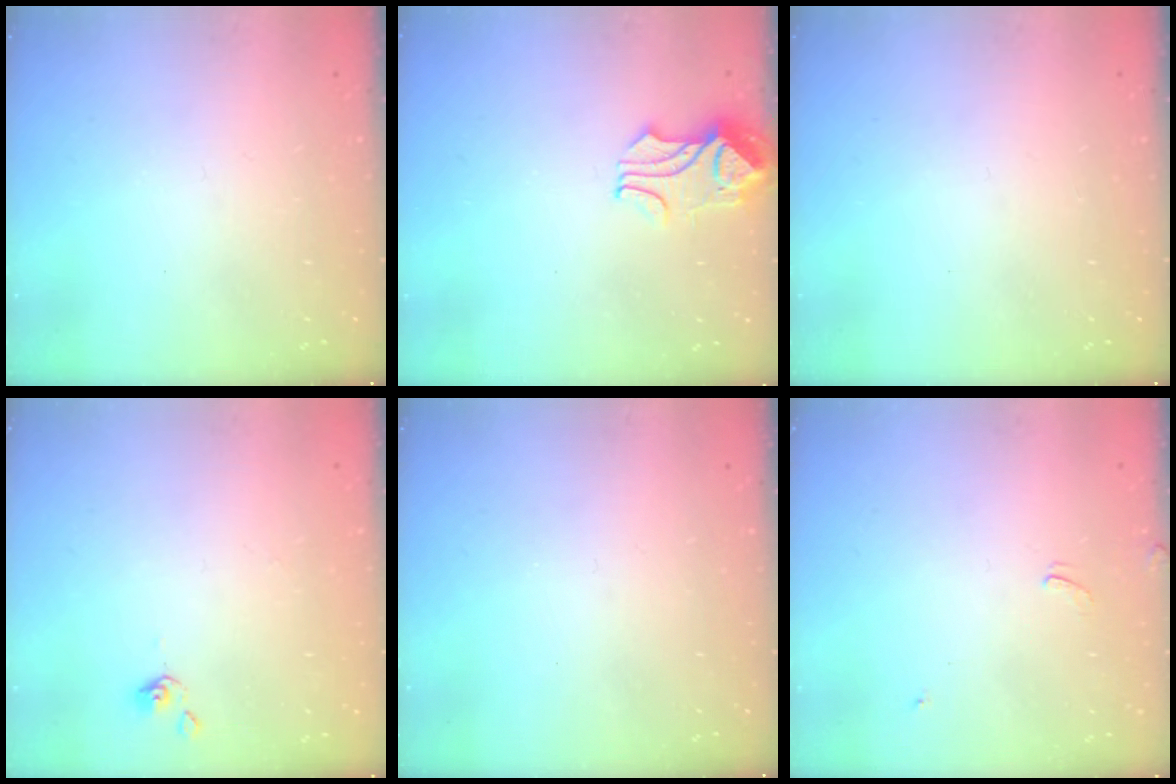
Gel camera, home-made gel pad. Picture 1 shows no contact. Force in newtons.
{"total": 2.1, "press": 2.0, "slide": 0.7}
{"total": 0.0}
{"total": 0.0}
{"total": 0.0}
{"total": 0.7, "press": 0.6, "slide": 0.4}